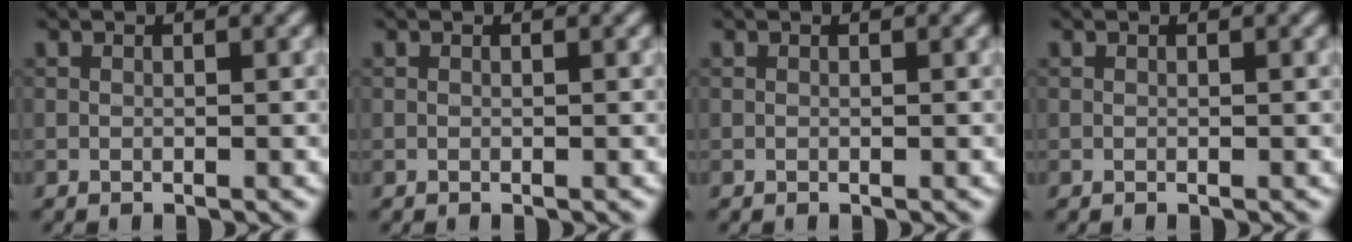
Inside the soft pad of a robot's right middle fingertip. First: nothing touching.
{"total": 0.0}
{"total": 0.0}
{"total": 0.0}